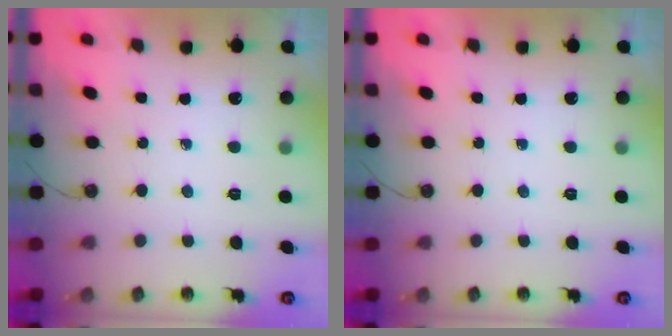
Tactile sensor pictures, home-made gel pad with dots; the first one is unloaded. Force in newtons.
{"total": 0.0}